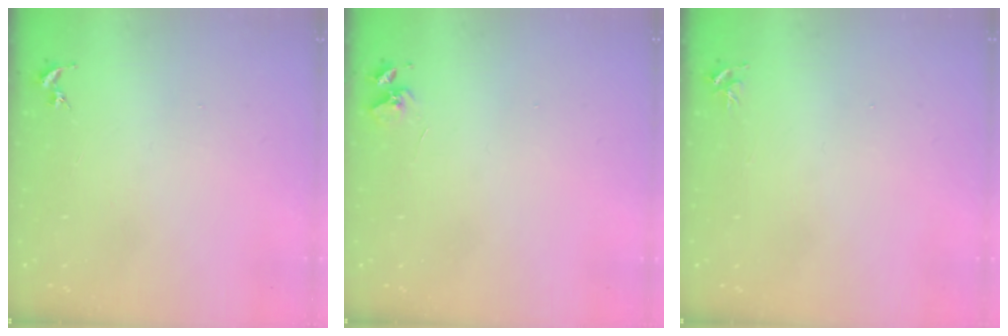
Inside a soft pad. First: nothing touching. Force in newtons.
{"total": 3.9, "press": 3.9, "slide": 0.3}
{"total": 3.5, "press": 3.5, "slide": 0.3}